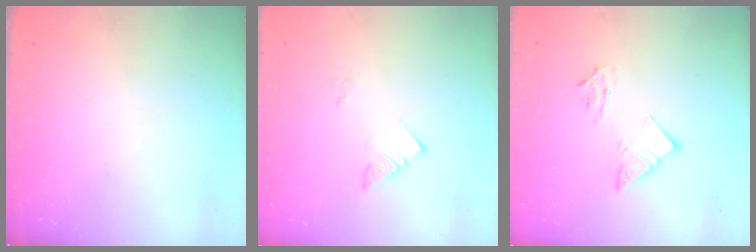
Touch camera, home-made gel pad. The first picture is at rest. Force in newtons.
{"total": 3.4, "press": 3.4, "slide": 0.1}
{"total": 7.6, "press": 7.5, "slide": 0.8}